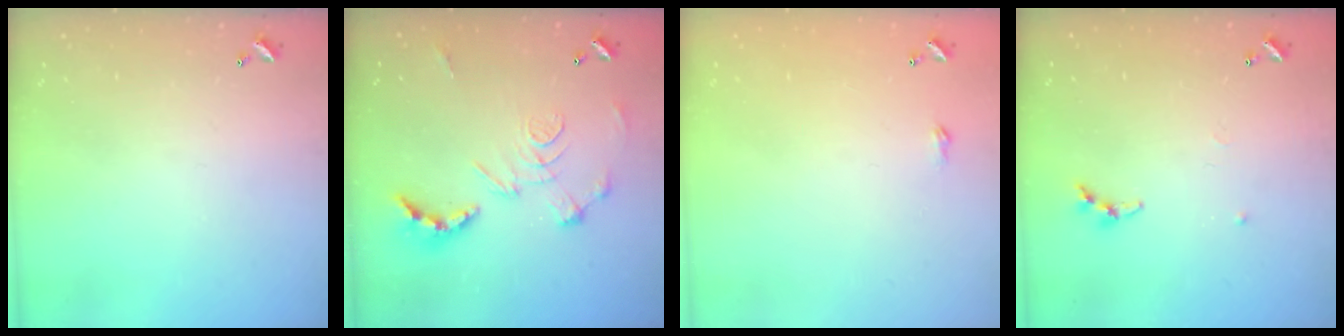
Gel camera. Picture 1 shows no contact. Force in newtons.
{"total": 2.9, "press": 2.3, "slide": 1.7}
{"total": 1.8, "press": 1.8, "slide": 0.3}
{"total": 5.3, "press": 5.2, "slide": 0.7}